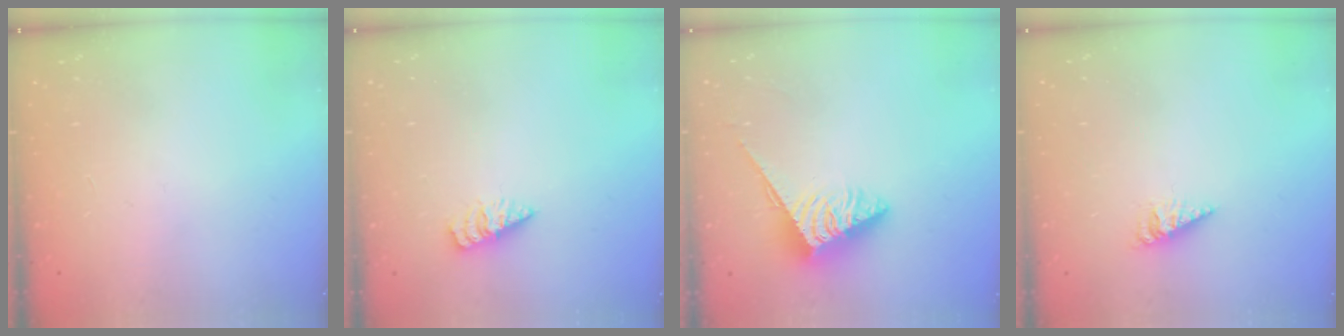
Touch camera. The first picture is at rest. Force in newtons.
{"total": 2.0, "press": 2.0, "slide": 0.4}
{"total": 3.9, "press": 3.9, "slide": 0.4}
{"total": 3.0, "press": 3.0, "slide": 0.4}